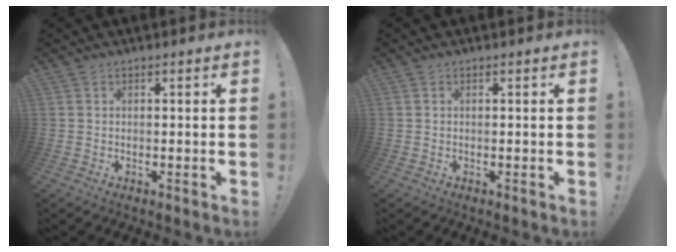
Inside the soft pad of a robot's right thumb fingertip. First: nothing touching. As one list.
[{"total": 0.0}]